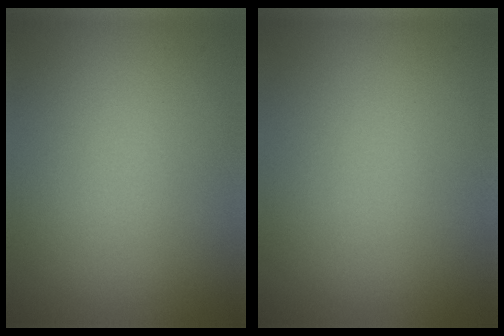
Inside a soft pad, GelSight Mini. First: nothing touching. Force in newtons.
{"total": 0.0}